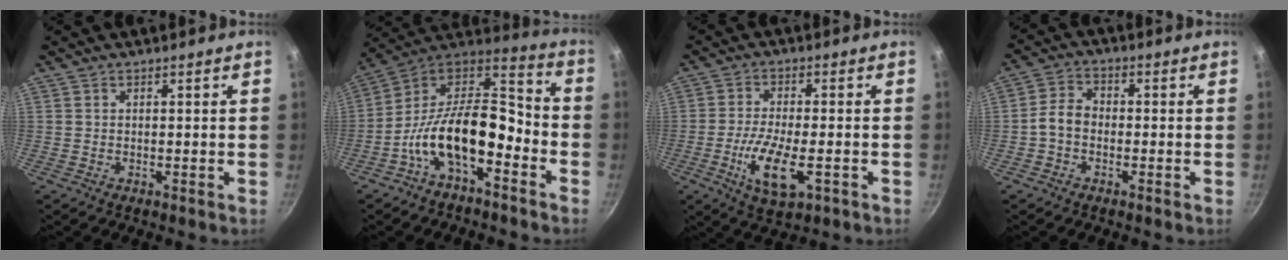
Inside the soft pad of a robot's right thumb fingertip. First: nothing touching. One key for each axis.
{"total": 17.7, "fx": -6.2, "fy": 8.4, "fz": 14.3, "tx": -0.228, "ty": 0.086, "tz": -0.112}
{"total": 9.7, "fx": -3.2, "fy": 3.7, "fz": 8.4, "tx": -0.163, "ty": -0.002, "tz": -0.053}
{"total": 5.3, "fx": -1.3, "fy": 3.8, "fz": 3.4, "tx": -0.057, "ty": 0.020, "tz": -0.034}